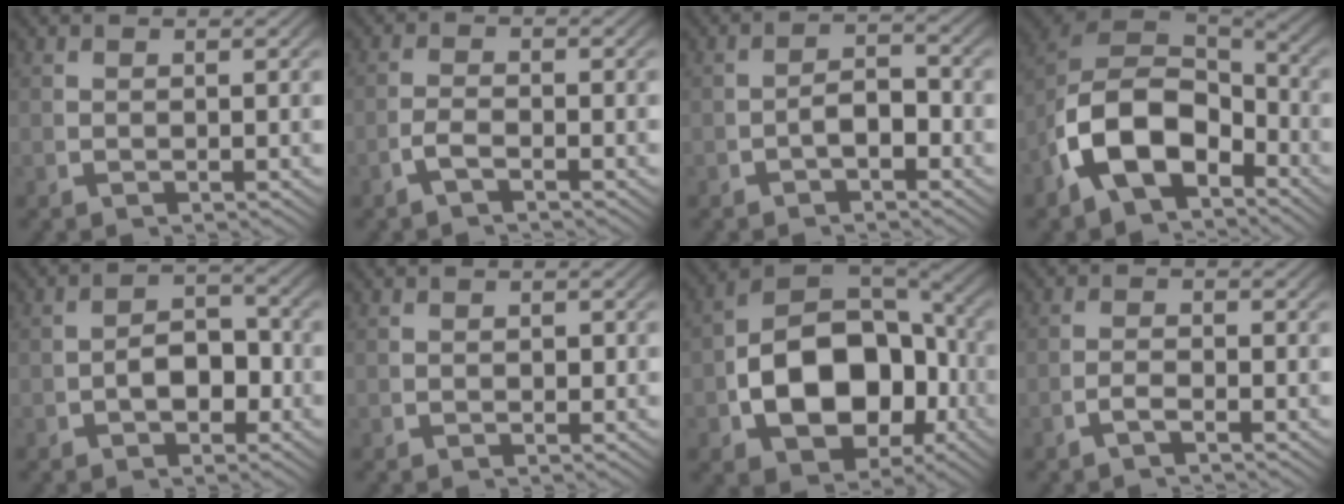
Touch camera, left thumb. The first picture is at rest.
{"total": 1.6, "force": [-1.1, 0.5, 1.0], "torque": [-0.026, -0.003, -0.025]}
{"total": 2.9, "force": [-1.1, 1.6, 2.2], "torque": [-0.040, -0.014, -0.013]}
{"total": 12.7, "force": [-2.6, 8.8, 8.9], "torque": [-0.207, -0.043, -0.026]}
{"total": 4.3, "force": [-1.0, 2.7, 3.1], "torque": [-0.050, -0.013, -0.011]}
{"total": 0.6, "force": [0.0, 0.4, 0.4], "torque": [-0.005, -0.003, -0.002]}
{"total": 14.0, "force": [-2.0, 9.6, 10.0], "torque": [-0.213, -0.048, -0.002]}
{"total": 1.3, "force": [-1.0, 0.2, 0.7], "torque": [-0.016, -0.002, -0.023]}